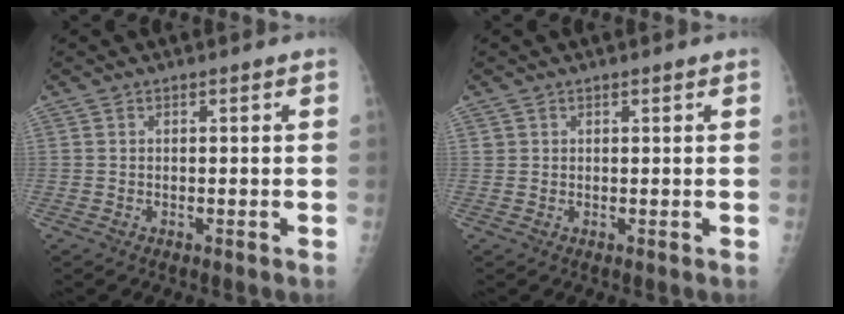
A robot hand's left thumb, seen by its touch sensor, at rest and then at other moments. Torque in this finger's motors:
{"motor_torque": [0.01, 0.14, 0.11, 0.12, -0.01]}